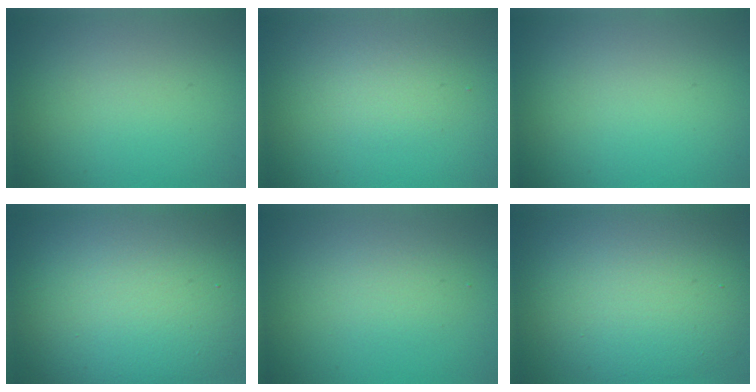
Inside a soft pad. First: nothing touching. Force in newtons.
{"total": 1.7, "press": 1.7, "slide": 0.1}
{"total": 0.0}
{"total": 16.4, "press": 16.4, "slide": 0.9}
{"total": 2.1, "press": 2.1, "slide": 0.0}
{"total": 10.7, "press": 10.7, "slide": 0.8}